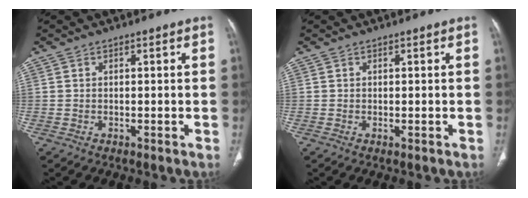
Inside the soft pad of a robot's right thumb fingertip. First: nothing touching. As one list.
[{"total": 0.0}]